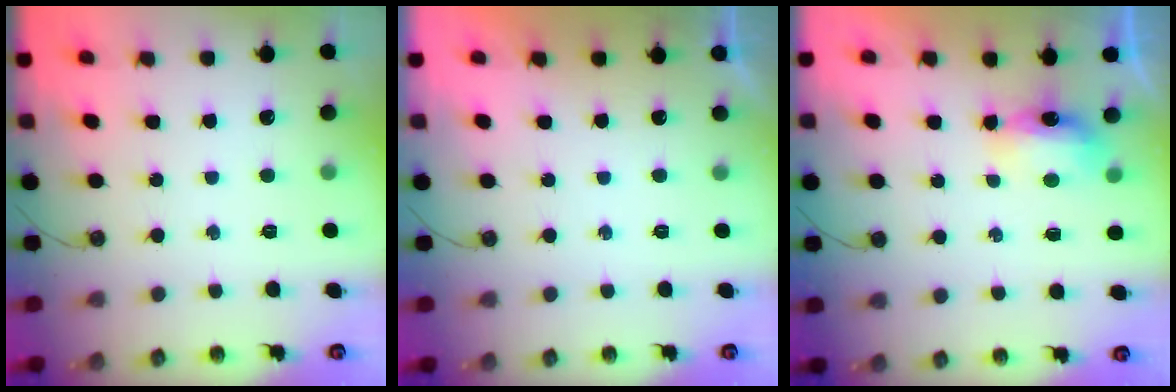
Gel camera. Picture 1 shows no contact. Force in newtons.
{"total": 0.0}
{"total": 10.9, "press": 6.9, "slide": 8.4}